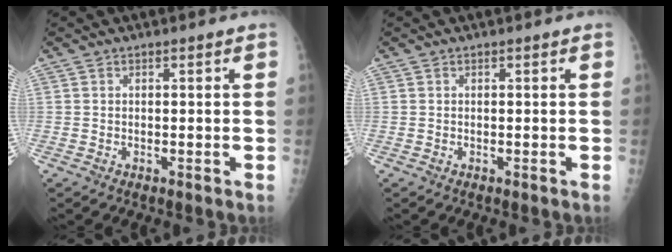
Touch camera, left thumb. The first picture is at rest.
{"total": 0.0}